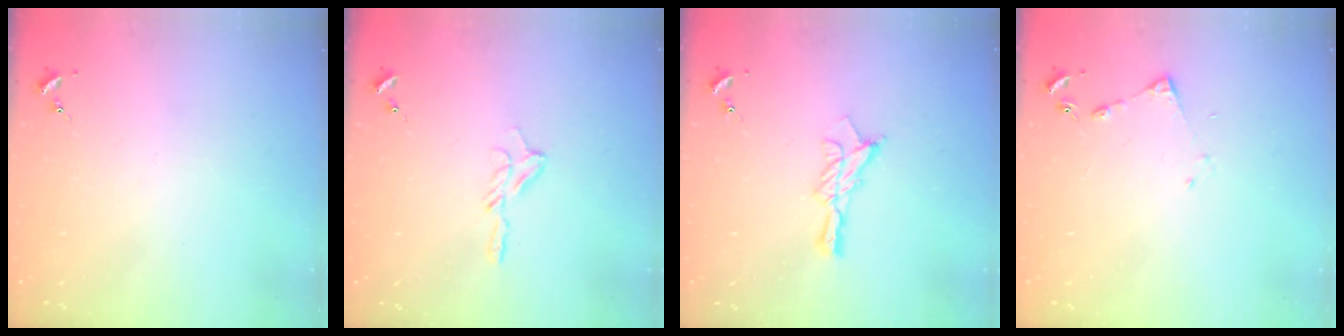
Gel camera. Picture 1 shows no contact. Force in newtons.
{"total": 6.9, "press": 6.9, "slide": 0.7}
{"total": 9.5, "press": 9.5, "slide": 0.4}
{"total": 4.1, "press": 4.1, "slide": 0.5}